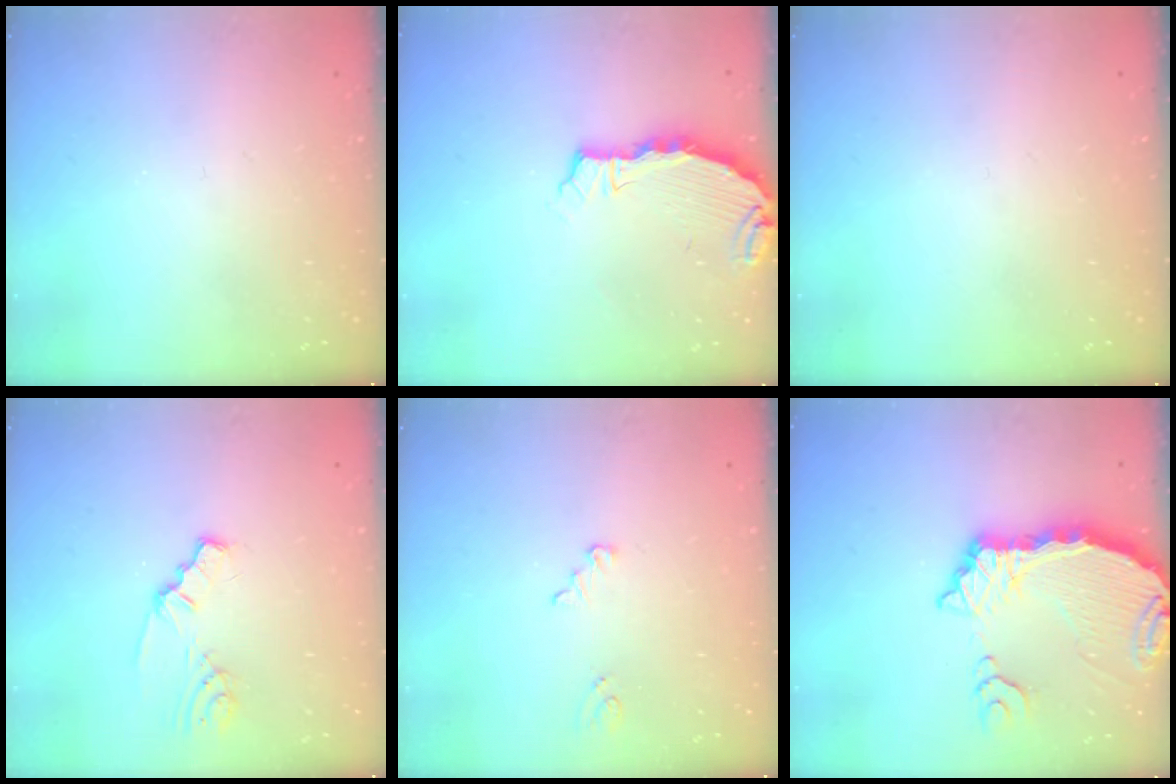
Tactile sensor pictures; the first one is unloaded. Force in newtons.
{"total": 4.5, "press": 4.4, "slide": 0.4}
{"total": 0.0}
{"total": 2.4, "press": 2.4, "slide": 0.2}
{"total": 2.6, "press": 2.5, "slide": 0.3}
{"total": 11.6, "press": 11.5, "slide": 1.4}